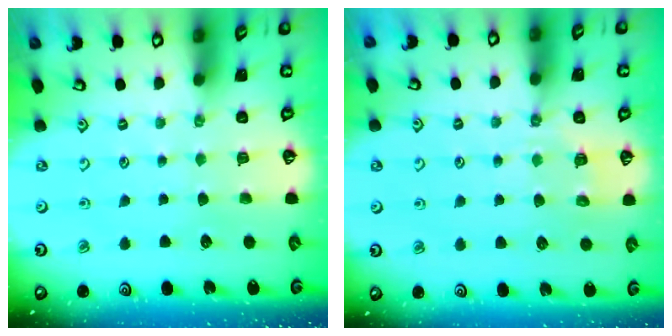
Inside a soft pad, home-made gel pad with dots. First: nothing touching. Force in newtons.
{"total": 5.1, "press": 5.0, "slide": 1.0}